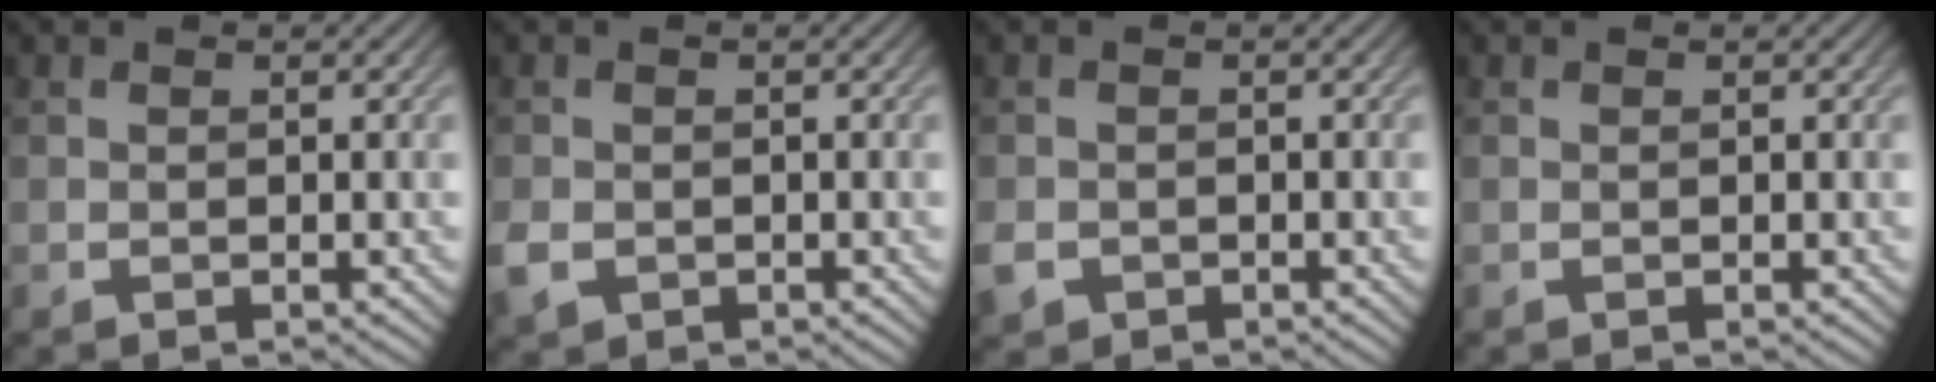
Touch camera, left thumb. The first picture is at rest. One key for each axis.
{"total": 3.0, "fx": -1.2, "fy": 2.4, "fz": 1.5, "tx": -0.042, "ty": -0.013, "tz": -0.027}
{"total": 2.6, "fx": -1.3, "fy": 2.1, "fz": 1.0, "tx": -0.029, "ty": -0.012, "tz": -0.029}
{"total": 0.0}